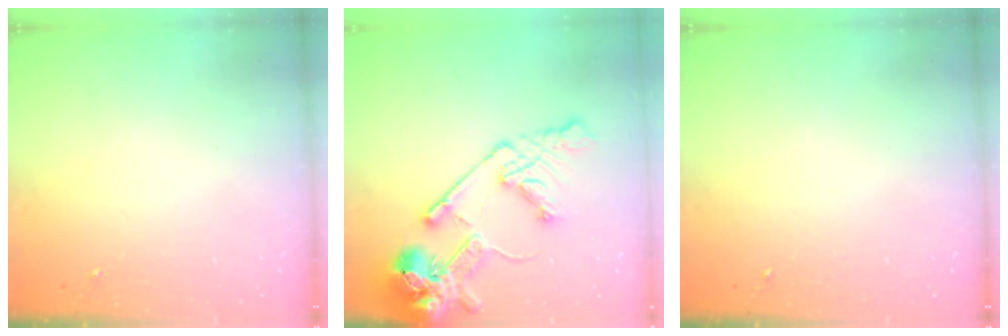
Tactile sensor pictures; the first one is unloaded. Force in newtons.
{"total": 19.0, "press": 18.8, "slide": 2.9}
{"total": 0.0}